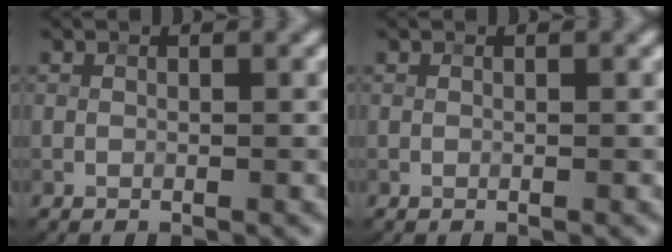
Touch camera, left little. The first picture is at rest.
{"total": 0.0}